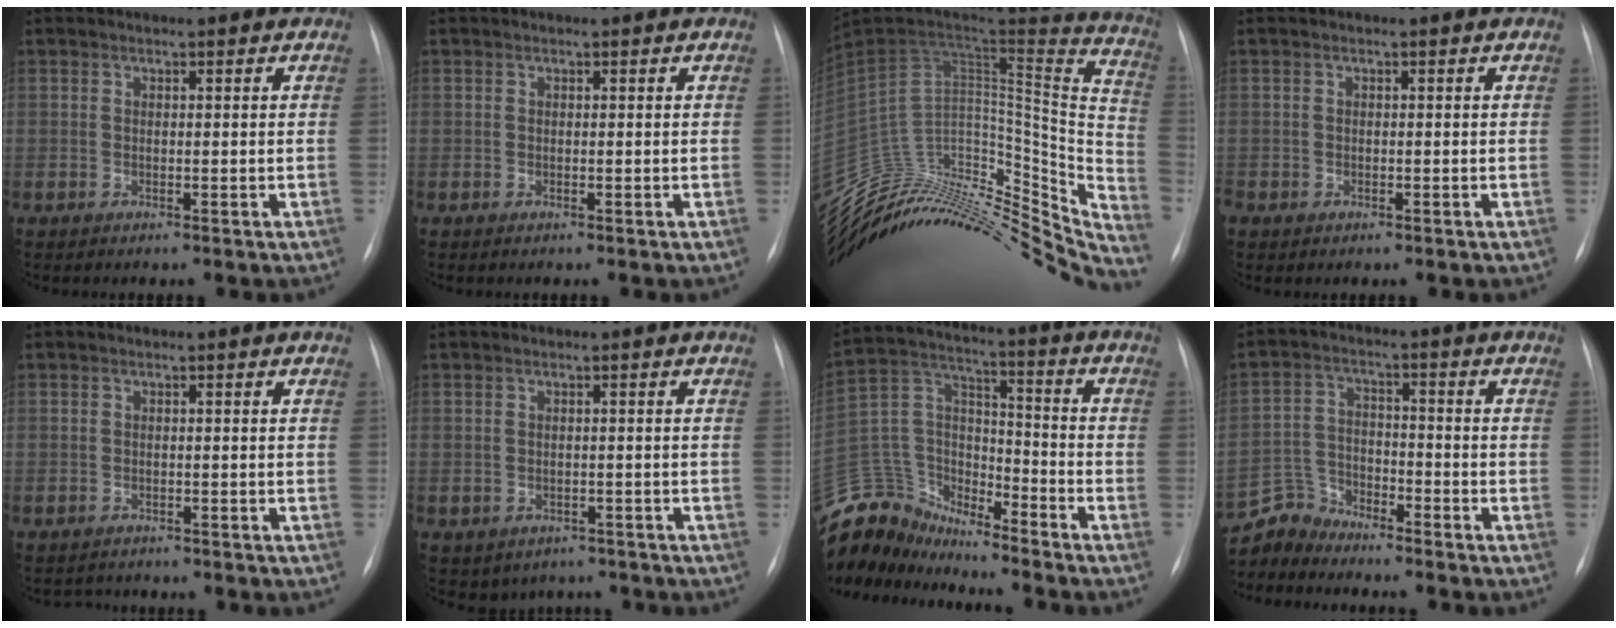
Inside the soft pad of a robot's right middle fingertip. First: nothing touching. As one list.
[{"total": 0.0}, {"total": 36.6, "force": [-31.8, 13.5, 12.4], "torque": [-0.183, 0.031, -0.441]}, {"total": 0.9, "force": [-0.5, 0.8, 0.3], "torque": [-0.003, 0.004, -0.006]}, {"total": 1.6, "force": [-1.4, 0.6, -0.4], "torque": [0.005, -0.002, -0.020]}, {"total": 4.8, "force": [-3.3, 3.3, 0.8], "torque": [-0.003, 0.015, -0.039]}, {"total": 16.9, "force": [-15.9, 4.9, 2.8], "torque": [-0.070, 0.059, -0.292]}, {"total": 5.9, "force": [-5.6, 1.0, -1.2], "torque": [0.023, 0.007, -0.114]}]